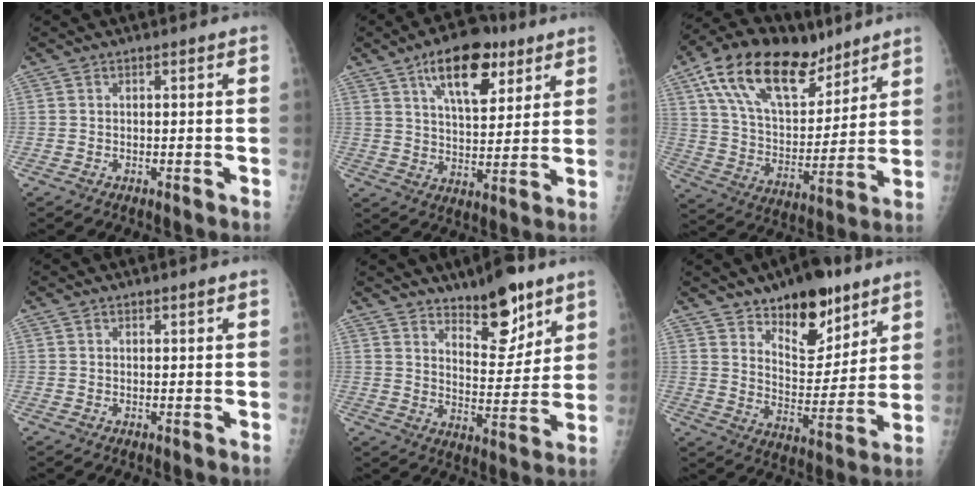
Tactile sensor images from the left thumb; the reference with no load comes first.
{"total": 14.5, "force": [7.8, 6.9, 10.1], "torque": [-0.124, -0.027, 0.125]}
{"total": 22.4, "force": [13.8, 11.4, 13.4], "torque": [-0.202, -0.034, 0.250]}
{"total": 0.7, "force": [0.5, 0.3, 0.4], "torque": [-0.004, -0.002, 0.008]}
{"total": 12.0, "force": [8.4, 4.7, 7.2], "torque": [-0.074, -0.065, 0.138]}
{"total": 15.4, "force": [10.4, 7.4, 8.7], "torque": [-0.080, -0.074, 0.172]}